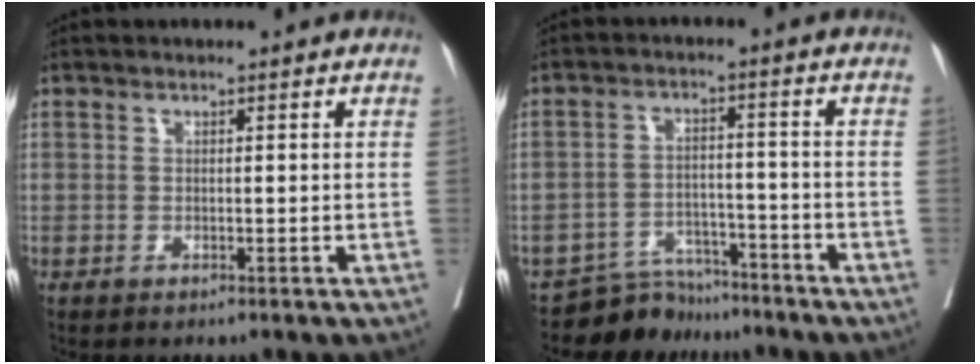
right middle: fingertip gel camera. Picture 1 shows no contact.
{"total": 5.6, "force": [-5.2, 1.9, -0.7], "torque": [0.013, 0.013, -0.087]}